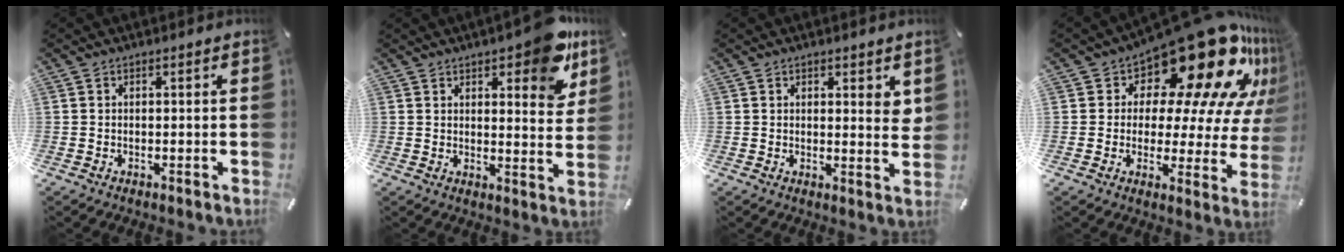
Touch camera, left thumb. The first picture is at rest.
{"total": 11.8, "force": [7.9, 4.5, 7.5], "torque": [-0.090, -0.049, 0.134]}
{"total": 3.2, "force": [2.1, 1.4, 1.9], "torque": [-0.017, -0.013, 0.033]}
{"total": 25.7, "force": [15.5, 11.5, 16.9], "torque": [-0.216, -0.126, 0.261]}